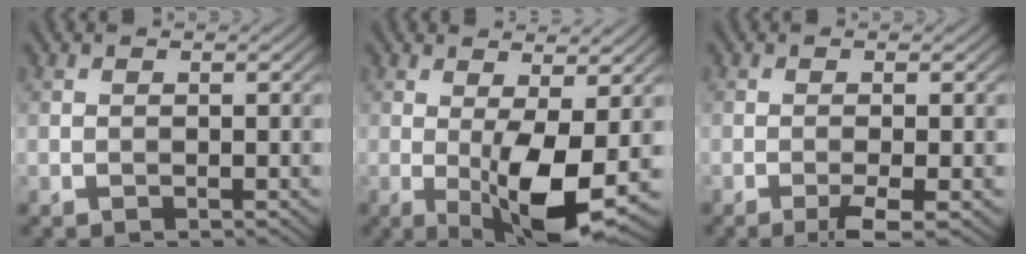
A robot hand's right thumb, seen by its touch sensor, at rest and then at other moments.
{"total": 8.1, "force": [-1.1, 2.2, 7.8], "torque": [-0.141, -0.005, -0.015]}
{"total": 2.5, "force": [-1.2, 0.1, 2.2], "torque": [-0.040, 0.004, -0.029]}